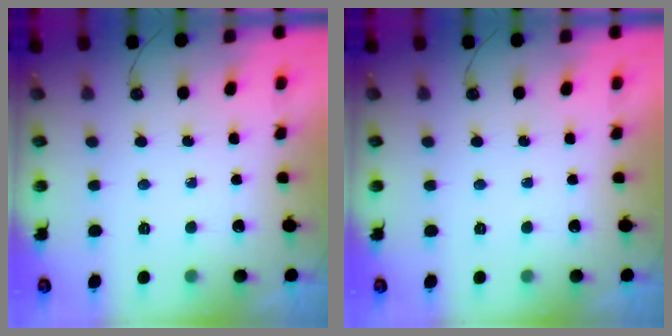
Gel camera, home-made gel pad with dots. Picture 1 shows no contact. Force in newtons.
{"total": 0.0}